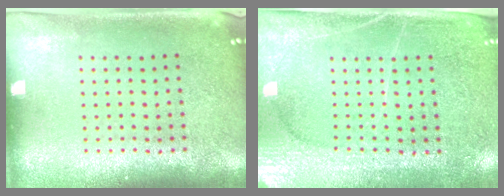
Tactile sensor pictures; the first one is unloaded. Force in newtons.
{"total": 3.0, "press": 2.8, "slide": 1.2}